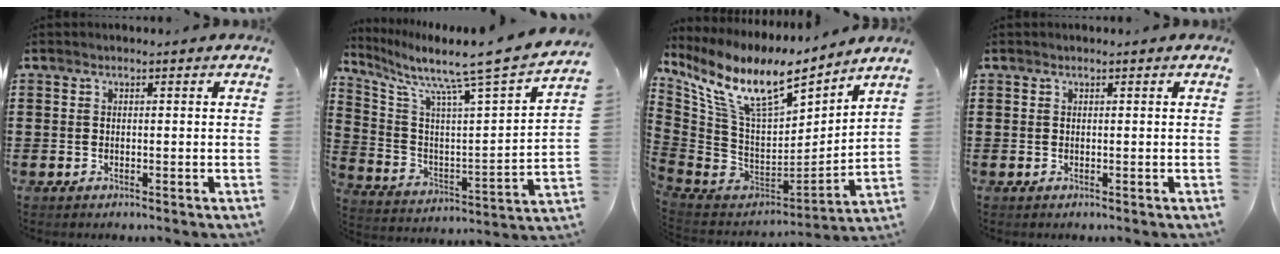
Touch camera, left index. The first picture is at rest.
{"total": 8.8, "force": [7.5, -0.1, 4.7], "torque": [-0.119, -0.068, 0.110]}
{"total": 13.4, "force": [8.4, 4.4, 9.4], "torque": [-0.201, -0.050, 0.147]}
{"total": 0.0}